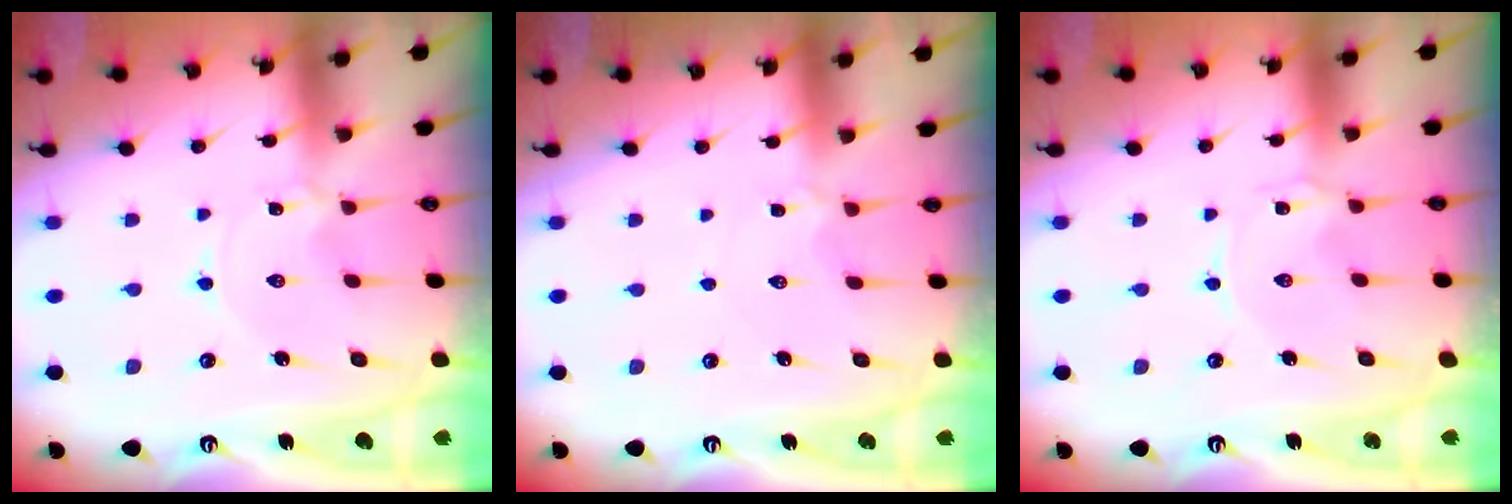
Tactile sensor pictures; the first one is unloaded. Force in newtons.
{"total": 3.3, "press": 3.3, "slide": 0.5}
{"total": 0.0}